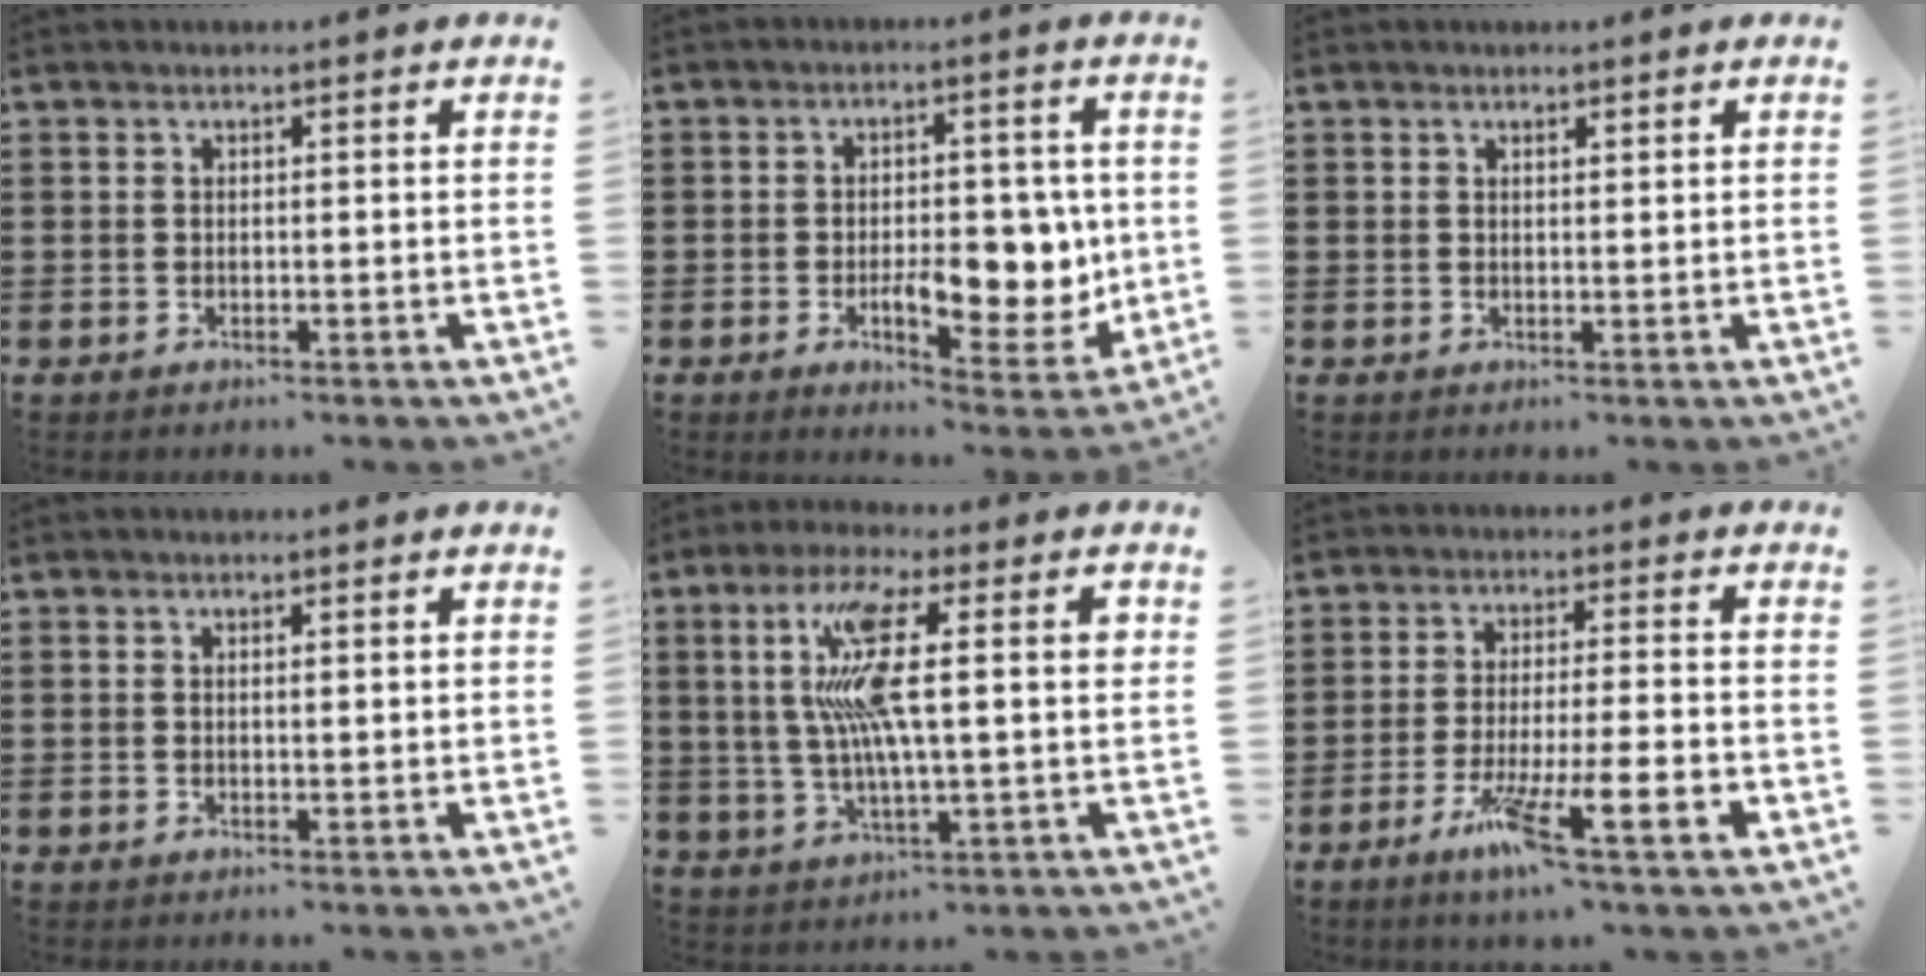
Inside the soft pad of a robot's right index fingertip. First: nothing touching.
{"total": 9.7, "force": [-1.0, 5.1, 8.2], "torque": [-0.105, -0.008, -0.016]}
{"total": 0.8, "force": [0.6, 0.4, 0.3], "torque": [-0.007, 0.001, 0.012]}
{"total": 0.6, "force": [0.4, 0.1, 0.5], "torque": [-0.011, 0.000, 0.007]}
{"total": 12.6, "force": [2.5, 2.7, 12.1], "torque": [-0.248, 0.004, 0.034]}
{"total": 9.8, "force": [-4.5, 0.6, 8.7], "torque": [-0.166, -0.010, -0.081]}